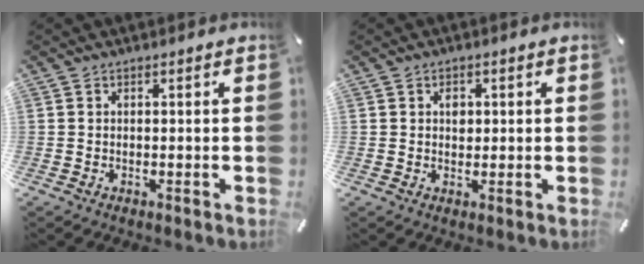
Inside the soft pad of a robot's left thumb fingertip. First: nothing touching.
{"total": 2.2, "force": [0.4, 1.8, 1.2], "torque": [-0.003, -0.003, 0.001]}